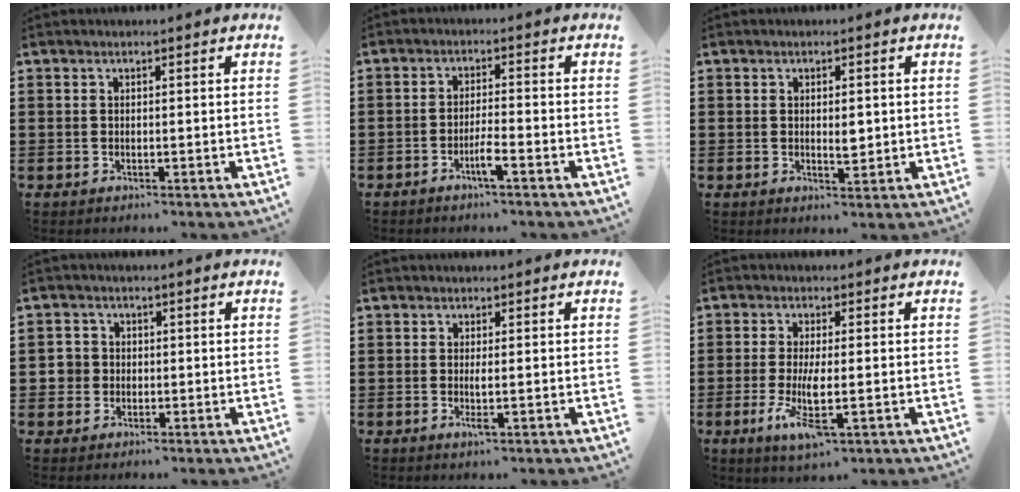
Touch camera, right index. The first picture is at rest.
{"total": 3.0, "force": [-1.9, 0.1, 2.3], "torque": [-0.046, -0.003, -0.037]}
{"total": 2.4, "force": [0.2, 0.9, 2.3], "torque": [-0.036, -0.002, 0.001]}
{"total": 2.8, "force": [-0.2, 2.7, 0.6], "torque": [-0.023, 0.009, -0.007]}
{"total": 1.5, "force": [-0.2, 0.1, 1.5], "torque": [-0.029, -0.002, -0.005]}
{"total": 6.7, "force": [-1.9, 1.7, 6.2], "torque": [-0.136, -0.018, -0.037]}